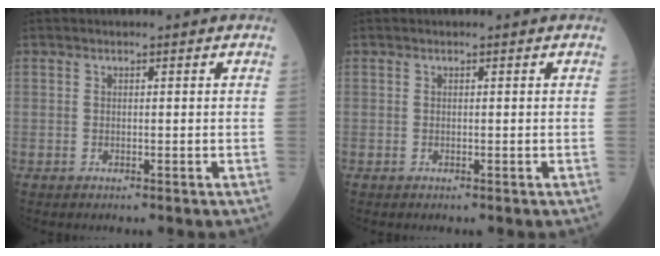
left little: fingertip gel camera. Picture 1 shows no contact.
{"total": 0.0}